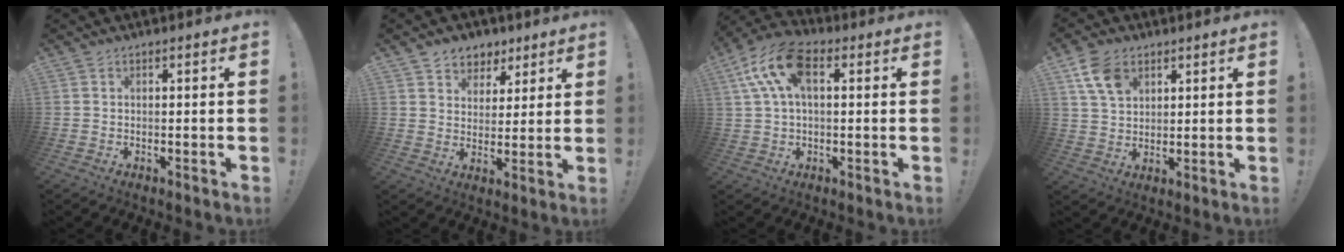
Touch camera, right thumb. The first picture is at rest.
{"total": 6.9, "force": [4.2, 5.4, 0.5], "torque": [-0.004, -0.031, 0.085]}
{"total": 13.5, "force": [3.8, 7.7, 10.5], "torque": [-0.211, 0.002, 0.071]}
{"total": 9.4, "force": [4.8, 6.2, 5.2], "torque": [-0.095, -0.008, 0.097]}